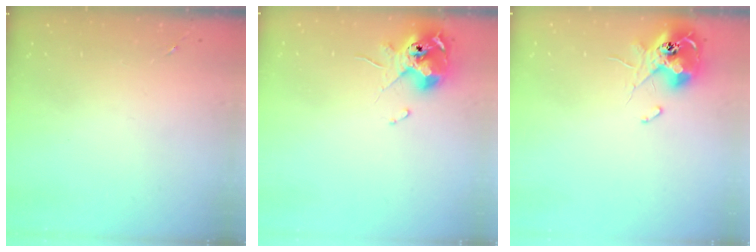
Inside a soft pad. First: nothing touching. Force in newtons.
{"total": 10.8, "press": 10.7, "slide": 1.7}
{"total": 12.7, "press": 12.6, "slide": 1.5}